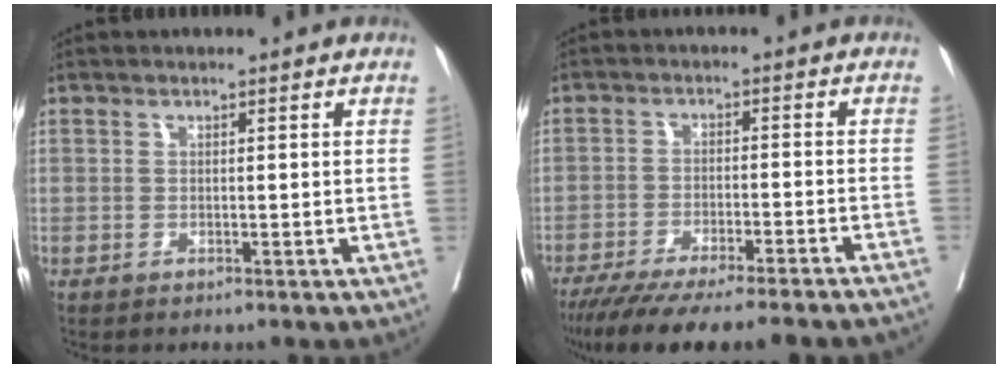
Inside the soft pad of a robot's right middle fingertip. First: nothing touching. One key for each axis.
{"total": 16.7, "fx": -14.4, "fy": 0.1, "fz": 8.5, "tx": -0.114, "ty": -0.048, "tz": -0.212}